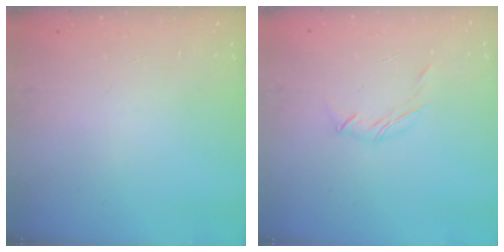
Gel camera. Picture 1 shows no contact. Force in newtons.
{"total": 4.4, "press": 4.3, "slide": 0.8}